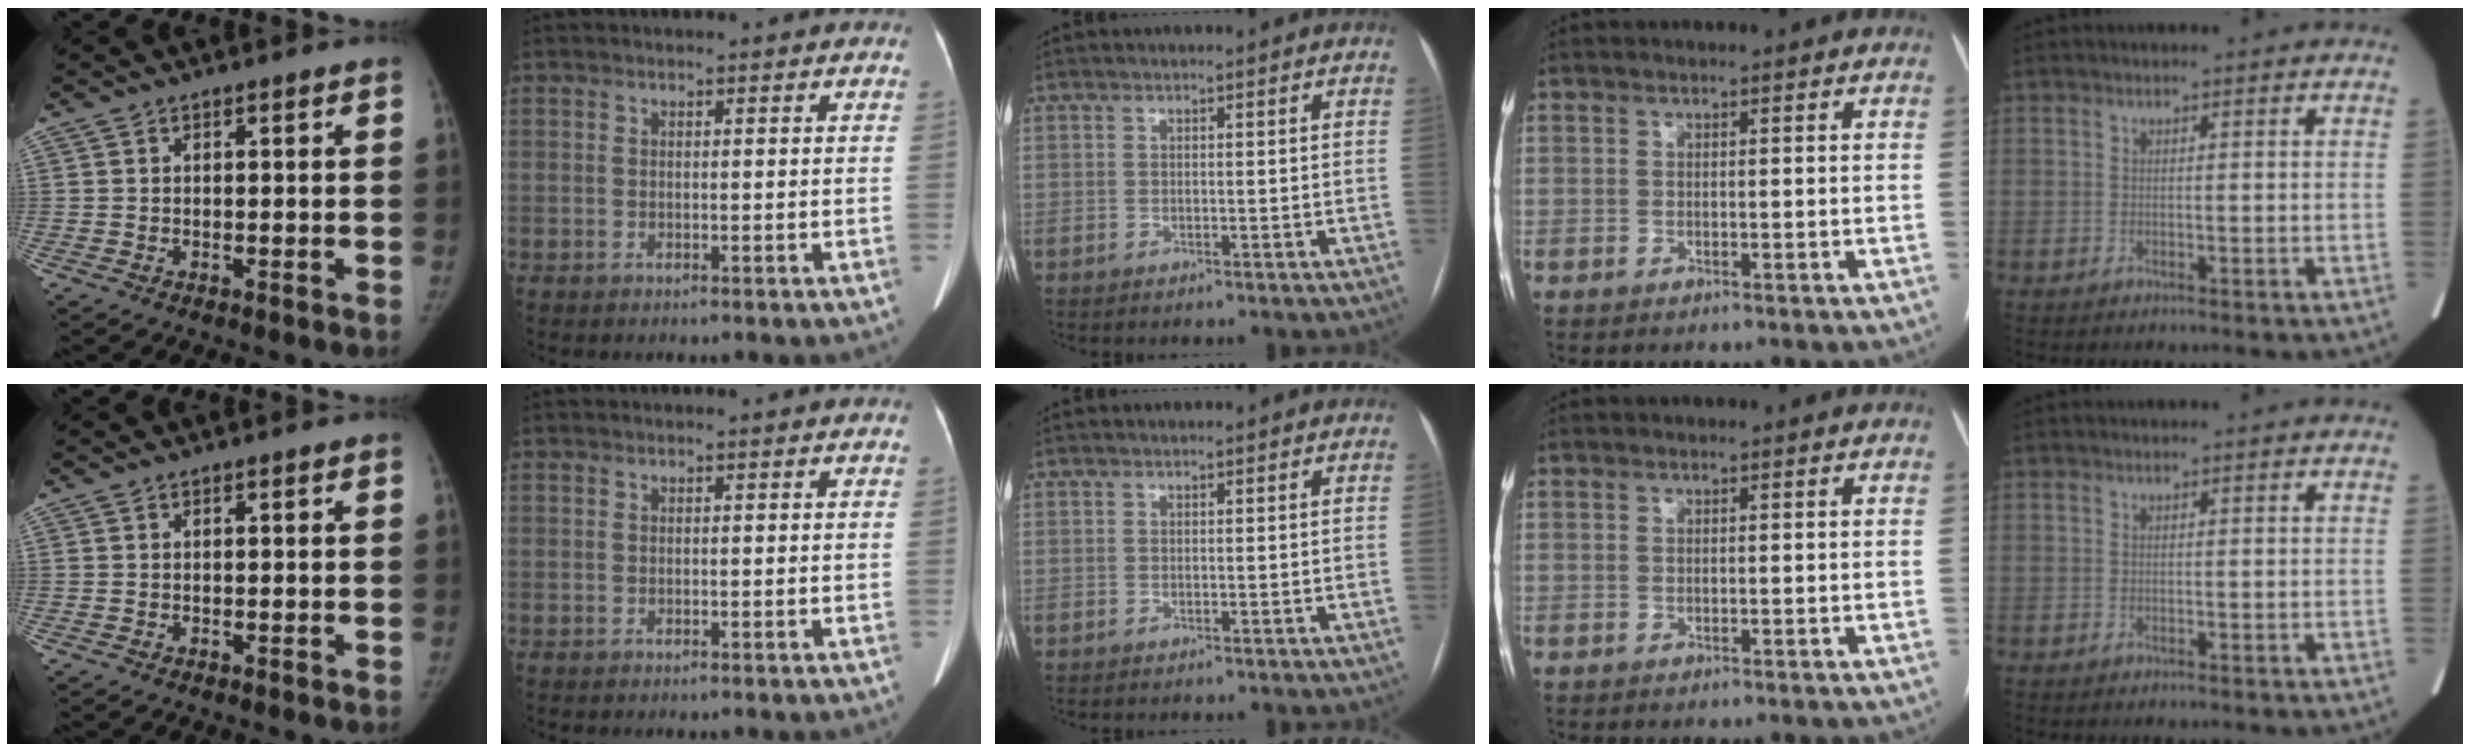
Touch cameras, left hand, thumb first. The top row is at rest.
{}